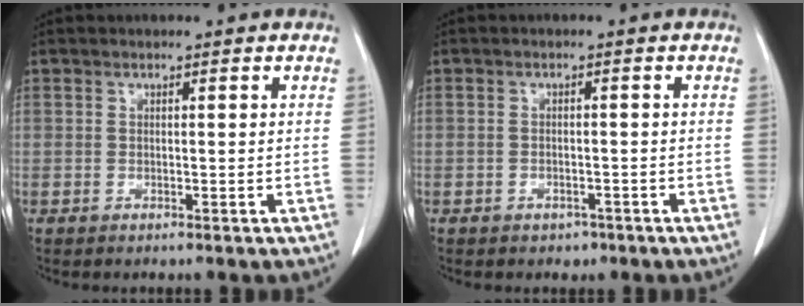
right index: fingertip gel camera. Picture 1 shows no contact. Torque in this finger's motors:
{"motor_torque": [0.75, -0.84, -0.14, -0.01]}